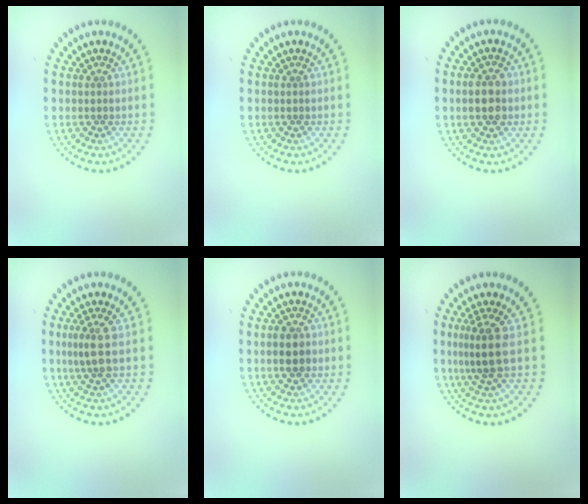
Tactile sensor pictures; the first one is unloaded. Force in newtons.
{"total": 0.0}
{"total": 2.8, "press": 2.8, "slide": 0.2}
{"total": 2.0, "press": 1.7, "slide": 1.1}
{"total": 2.2, "press": 2.2, "slide": 0.1}
{"total": 2.8, "press": 2.1, "slide": 1.8}